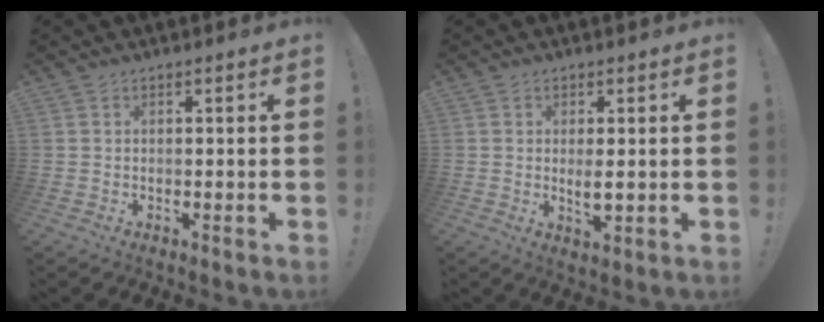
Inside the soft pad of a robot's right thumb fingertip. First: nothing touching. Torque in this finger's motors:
{"motor_torque": [-0.19, -0.01, 0.05, 0.39, -0.07]}